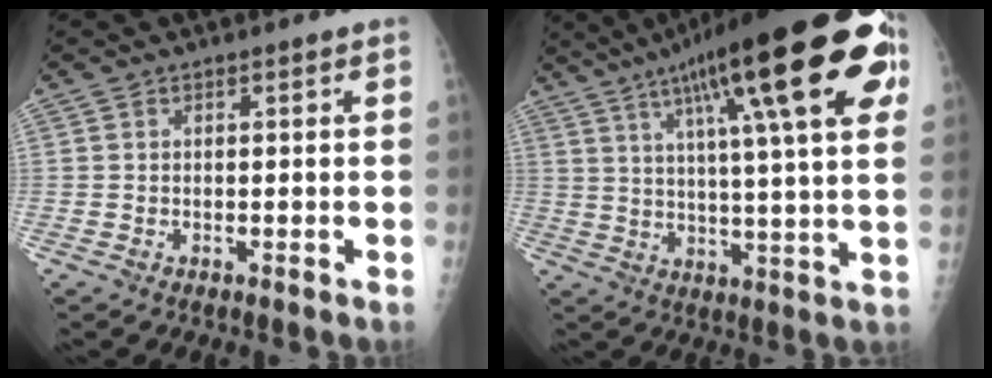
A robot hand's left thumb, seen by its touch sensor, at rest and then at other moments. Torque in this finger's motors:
{"motor_torque": [1.69, 1.47, 2.36, -0.41, 0.42]}